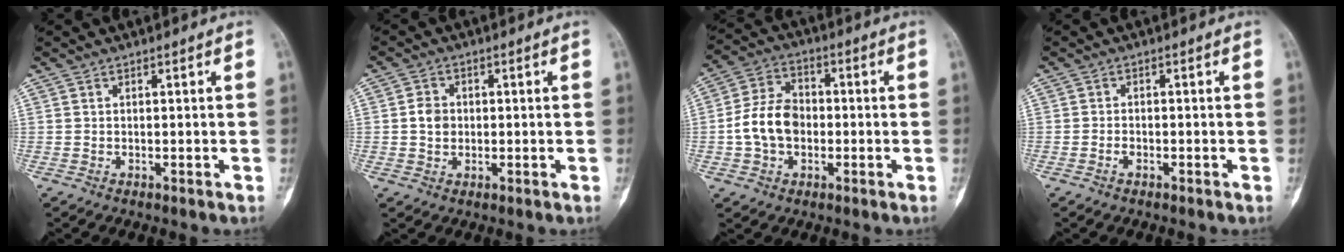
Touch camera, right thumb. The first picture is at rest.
{"total": 3.6, "force": [0.2, 3.0, 2.0], "torque": [-0.024, 0.002, 0.000]}
{"total": 9.8, "force": [-1.3, 7.2, 6.5], "torque": [-0.104, 0.024, -0.032]}
{"total": 1.1, "force": [-0.7, 0.7, 0.5], "torque": [-0.003, 0.002, -0.015]}